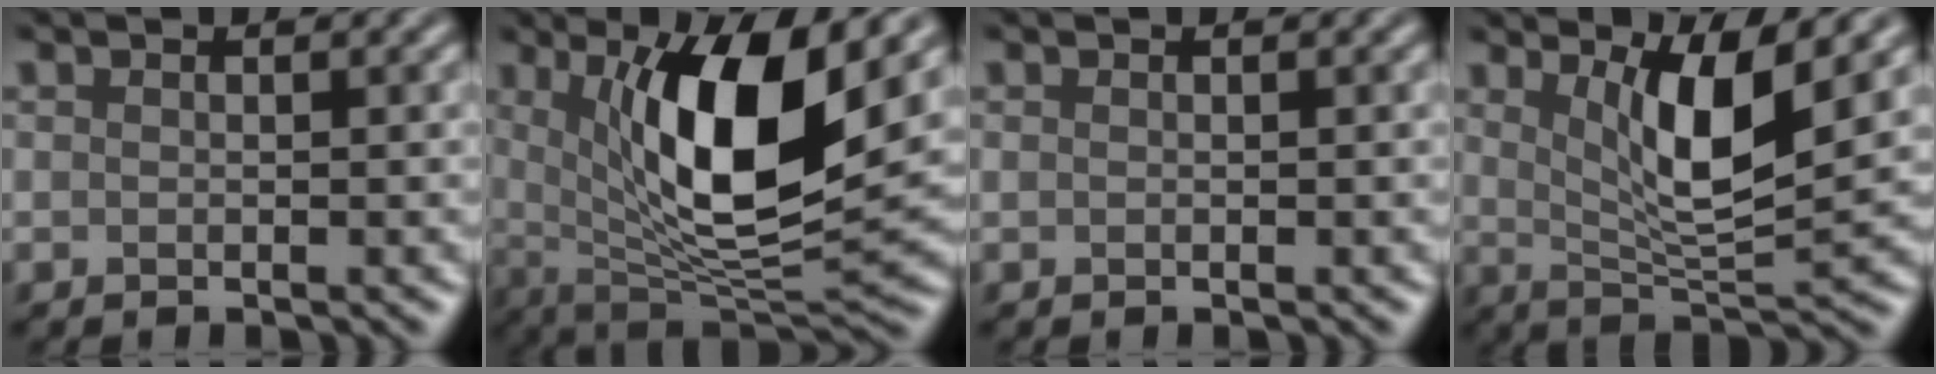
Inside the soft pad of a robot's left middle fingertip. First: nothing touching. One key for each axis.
{"total": 10.8, "fx": 2.8, "fy": 3.2, "fz": 10.0, "tx": -0.155, "ty": -0.017, "tz": 0.055}
{"total": 0.0}
{"total": 6.5, "fx": 2.5, "fy": 1.5, "fz": 5.8, "tx": -0.100, "ty": -0.010, "tz": 0.047}